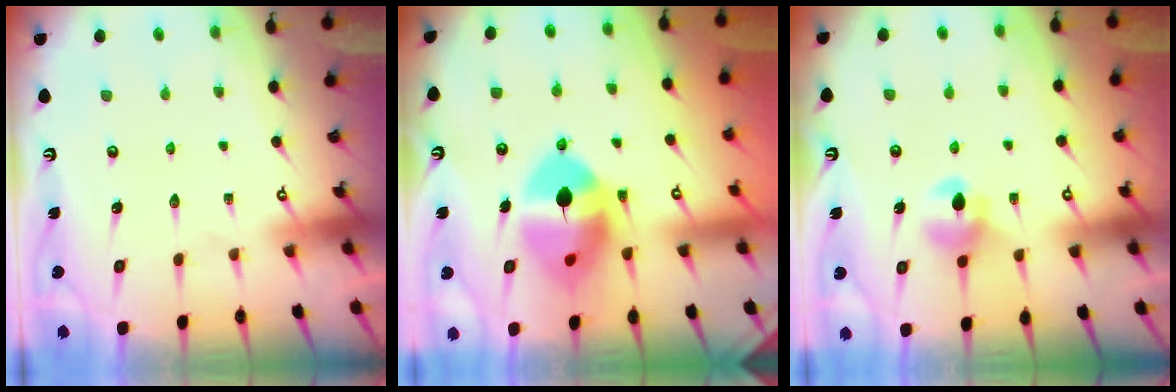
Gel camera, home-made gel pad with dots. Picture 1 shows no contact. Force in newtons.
{"total": 12.9, "press": 12.8, "slide": 1.6}
{"total": 6.6, "press": 6.5, "slide": 0.6}